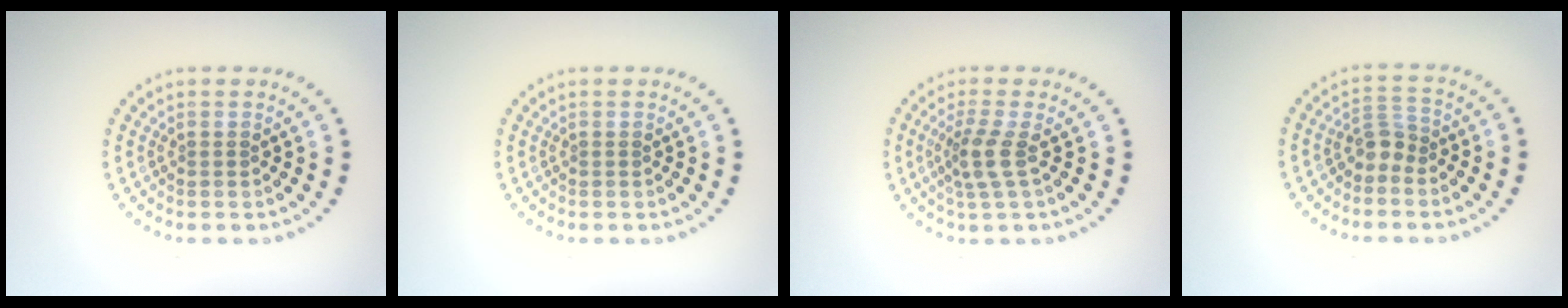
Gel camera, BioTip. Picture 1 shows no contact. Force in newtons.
{"total": 0.0}
{"total": 2.6, "press": 2.0, "slide": 1.7}
{"total": 2.1, "press": 1.6, "slide": 1.3}